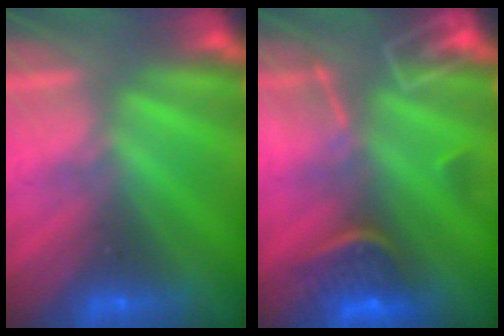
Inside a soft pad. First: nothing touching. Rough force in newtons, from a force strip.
{"total": 8.7}